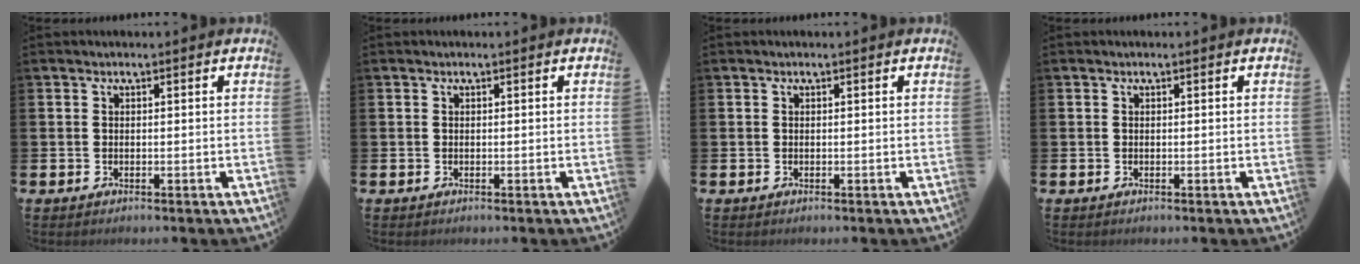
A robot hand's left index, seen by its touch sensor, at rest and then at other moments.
{"total": 0.0}
{"total": 0.0}
{"total": 0.0}